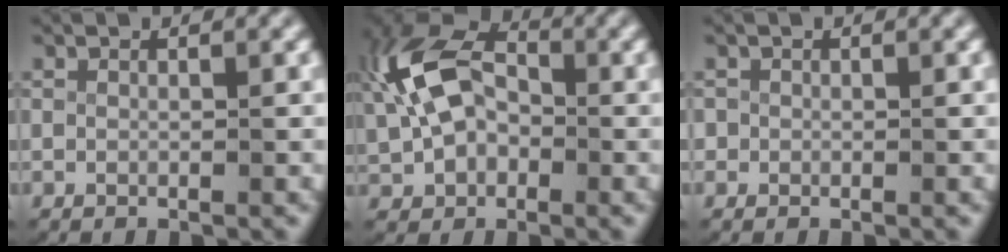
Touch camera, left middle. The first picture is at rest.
{"total": 8.1, "force": [0.9, 5.8, 5.5], "torque": [-0.119, -0.011, 0.024]}
{"total": 0.9, "force": [0.0, 0.9, 0.1], "torque": [-0.010, -0.007, 0.002]}